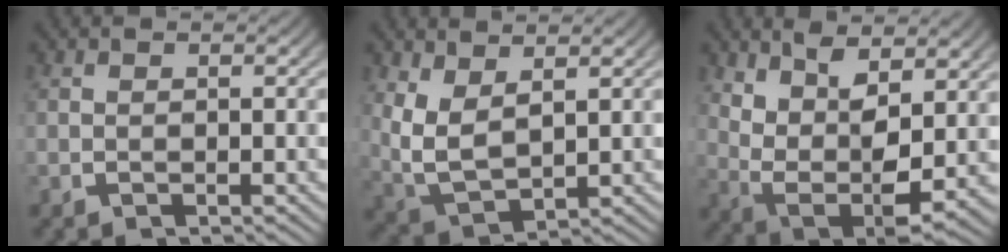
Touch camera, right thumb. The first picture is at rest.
{"total": 5.9, "force": [1.3, 4.2, 4.0], "torque": [-0.108, -0.026, 0.041]}
{"total": 10.9, "force": [-0.3, 7.0, 8.4], "torque": [-0.195, -0.071, 0.032]}